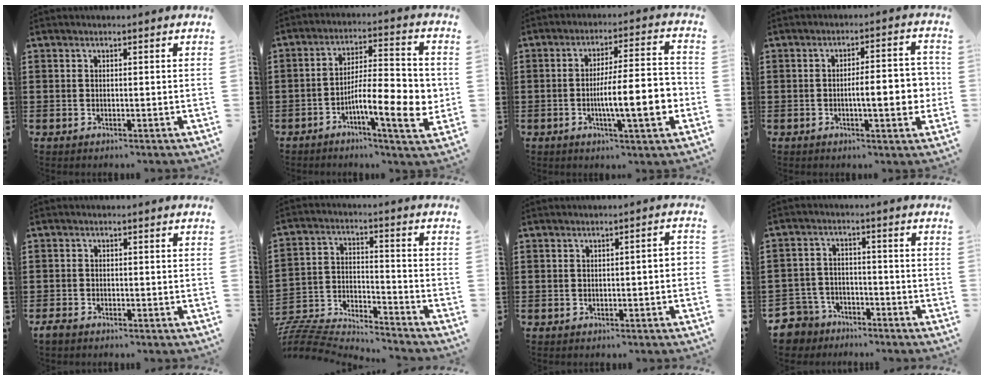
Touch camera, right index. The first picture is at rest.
{"total": 11.0, "force": [-3.0, 3.0, 10.1], "torque": [-0.154, -0.009, -0.051]}
{"total": 11.0, "force": [-2.8, 2.0, 10.4], "torque": [-0.147, -0.006, -0.053]}
{"total": 7.6, "force": [-1.1, 1.9, 7.2], "torque": [-0.091, -0.008, -0.027]}
{"total": 1.5, "force": [-1.3, 0.6, 0.3], "torque": [-0.017, -0.001, -0.031]}
{"total": 6.6, "force": [-6.6, 0.2, 0.5], "torque": [-0.032, -0.012, -0.141]}
{"total": 1.3, "force": [-0.7, 0.3, 1.1], "torque": [-0.019, -0.001, -0.012]}
{"total": 4.7, "force": [-4.3, 2.1, 0.1], "torque": [-0.034, 0.000, -0.094]}